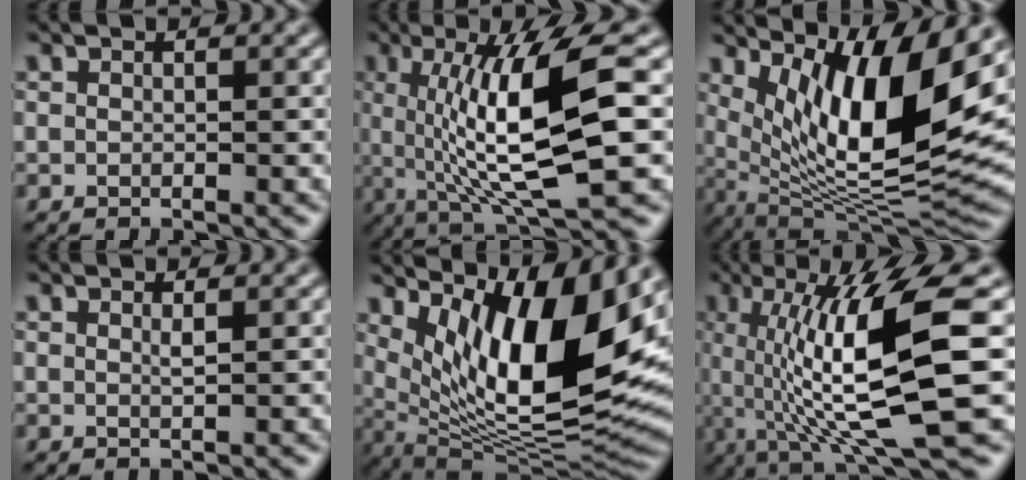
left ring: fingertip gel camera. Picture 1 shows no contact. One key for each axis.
{"total": 11.0, "fx": 0.7, "fy": 2.5, "fz": 10.7, "tx": -0.162, "ty": -0.003, "tz": 0.019}
{"total": 12.7, "fx": 4.6, "fy": 3.8, "fz": 11.2, "tx": -0.191, "ty": -0.008, "tz": 0.089}
{"total": 0.6, "fx": 0.3, "fy": 0.0, "fz": 0.5, "tx": -0.008, "ty": -0.001, "tz": 0.005}
{"total": 13.9, "fx": 4.4, "fy": 5.0, "fz": 12.2, "tx": -0.193, "ty": -0.014, "tz": 0.082}
{"total": 12.2, "fx": 0.1, "fy": 2.6, "fz": 11.9, "tx": -0.189, "ty": -0.005, "tz": 0.004}